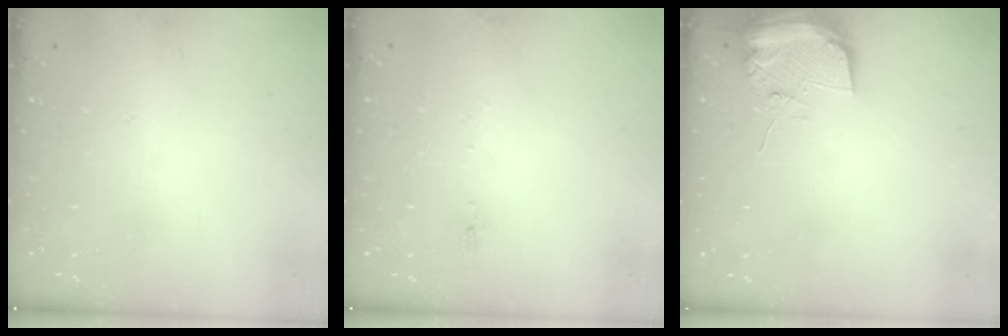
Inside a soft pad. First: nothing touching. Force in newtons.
{"total": 5.6, "press": 5.3, "slide": 1.8}
{"total": 10.4, "press": 10.4, "slide": 1.2}